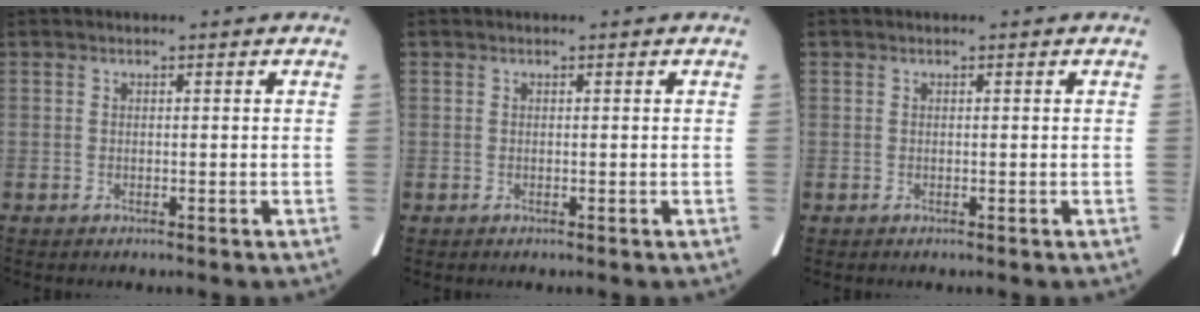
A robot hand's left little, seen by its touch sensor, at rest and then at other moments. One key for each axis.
{"total": 0.0}
{"total": 0.0}